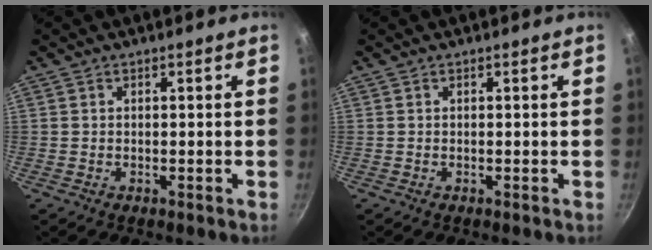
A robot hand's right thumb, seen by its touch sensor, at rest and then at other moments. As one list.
[{"total": 0.0}]